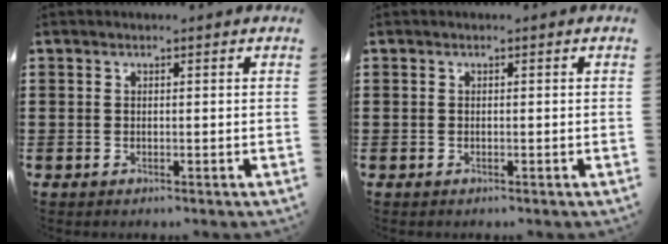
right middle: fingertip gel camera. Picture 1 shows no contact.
{"total": 0.0}